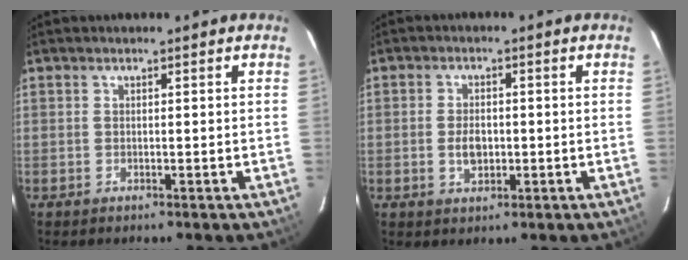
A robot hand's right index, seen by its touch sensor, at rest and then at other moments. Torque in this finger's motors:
{"motor_torque": [0.13, 0.02, 0.08, 0.02]}